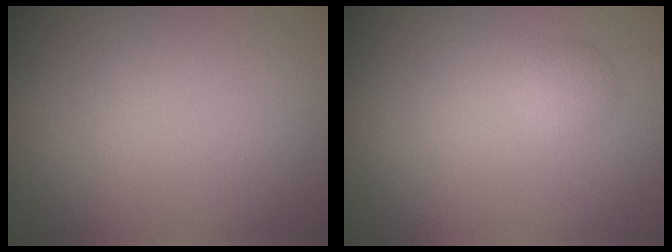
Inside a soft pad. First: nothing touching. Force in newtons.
{"total": 1.2, "press": 1.1, "slide": 0.1}